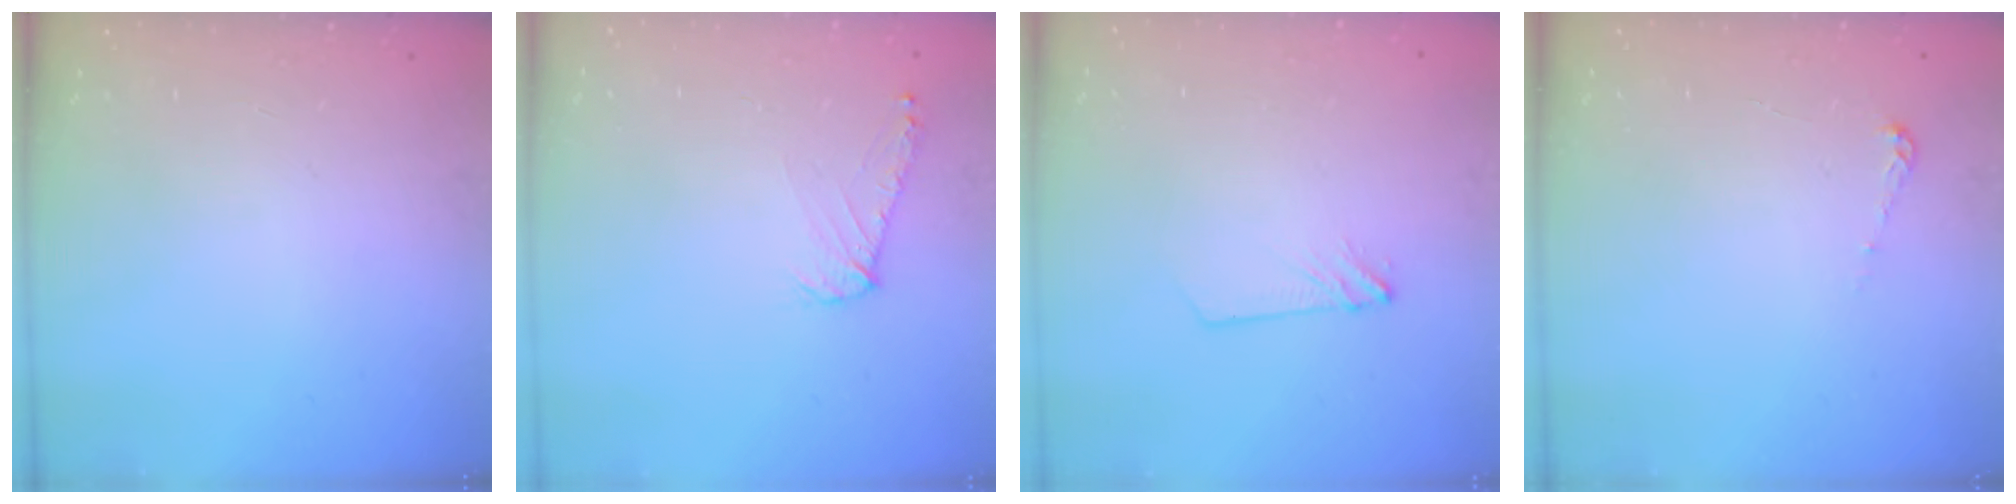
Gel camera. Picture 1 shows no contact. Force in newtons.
{"total": 7.3, "press": 7.2, "slide": 0.7}
{"total": 2.8, "press": 2.8, "slide": 0.3}
{"total": 3.9, "press": 3.9, "slide": 0.3}